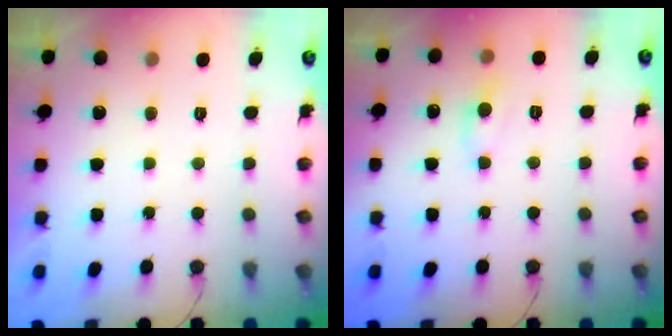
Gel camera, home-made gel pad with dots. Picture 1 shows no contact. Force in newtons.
{"total": 5.6, "press": 5.6, "slide": 0.6}